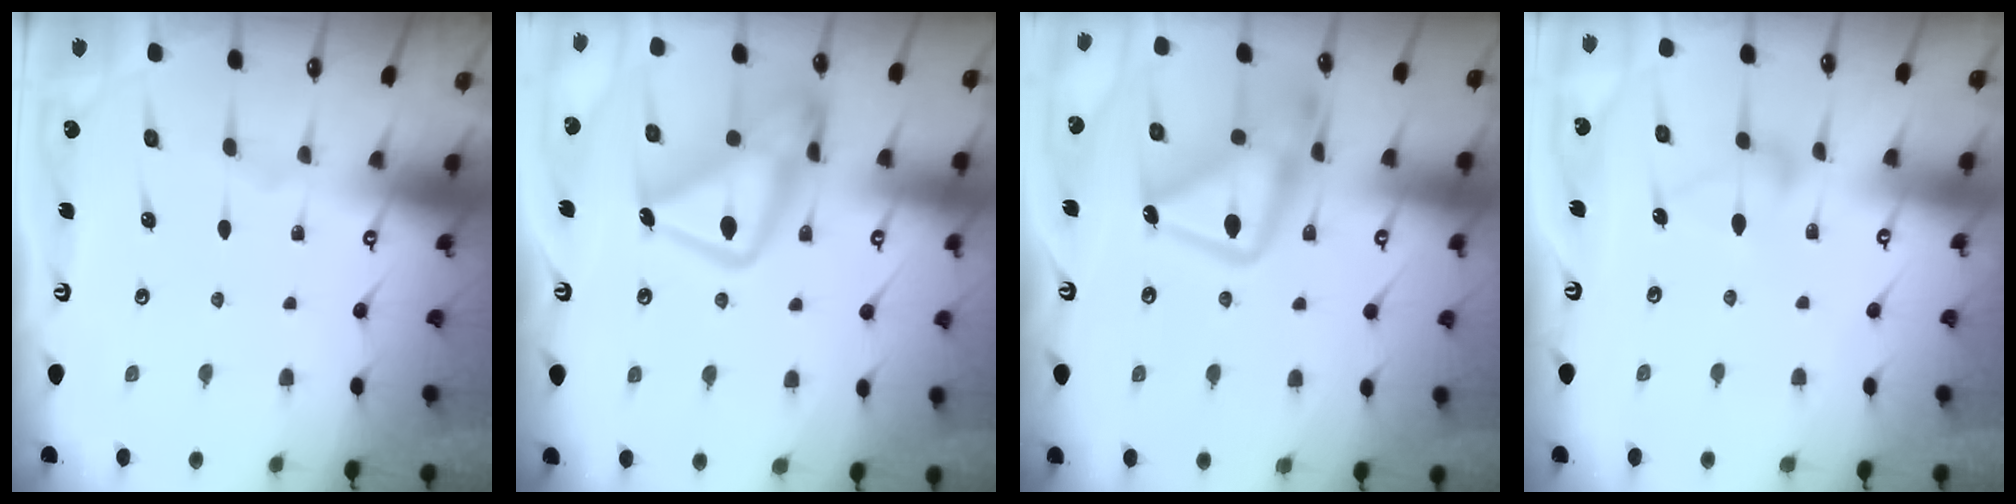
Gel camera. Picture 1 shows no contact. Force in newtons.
{"total": 18.5, "press": 18.4, "slide": 1.6}
{"total": 18.9, "press": 18.8, "slide": 1.2}
{"total": 6.3, "press": 6.3, "slide": 0.3}